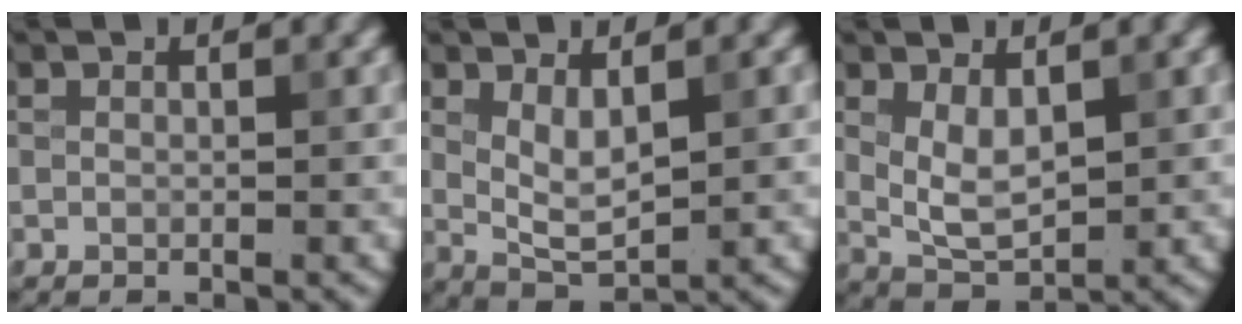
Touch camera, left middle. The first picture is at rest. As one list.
[{"total": 3.2, "force": [0.8, 1.2, 2.9], "torque": [-0.060, -0.007, 0.021]}, {"total": 3.7, "force": [0.9, 1.8, 3.0], "torque": [-0.064, -0.006, 0.023]}]